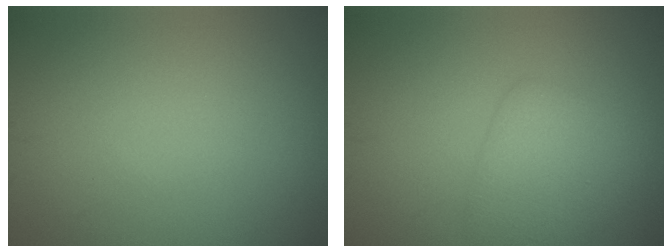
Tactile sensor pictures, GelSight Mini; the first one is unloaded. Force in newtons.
{"total": 3.0, "press": 3.0, "slide": 0.2}